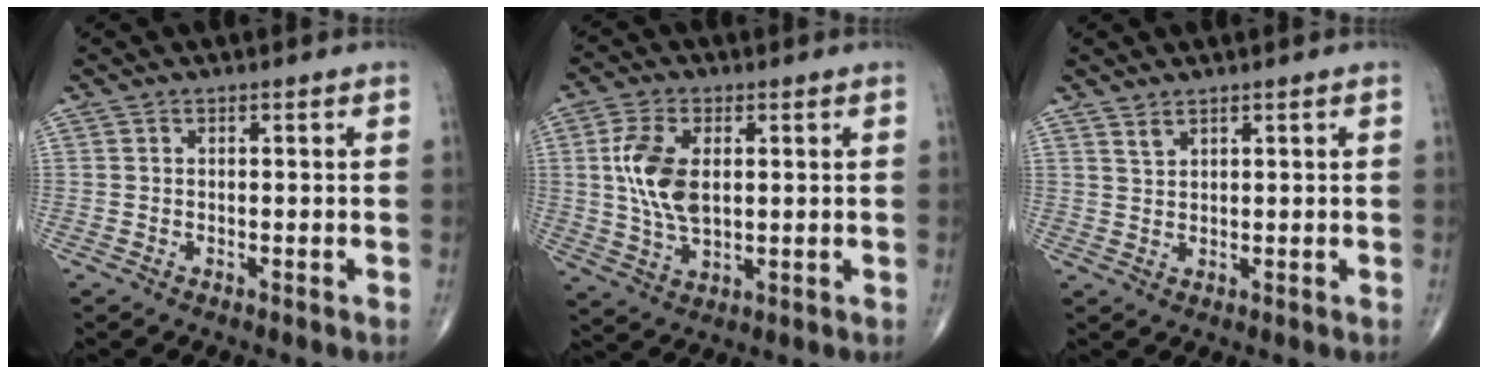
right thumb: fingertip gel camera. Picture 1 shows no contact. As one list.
[{"total": 10.2, "force": [1.6, 5.6, 8.3], "torque": [-0.167, -0.006, 0.034]}, {"total": 1.7, "force": [1.4, 0.6, 0.7], "torque": [-0.008, -0.007, 0.030]}]